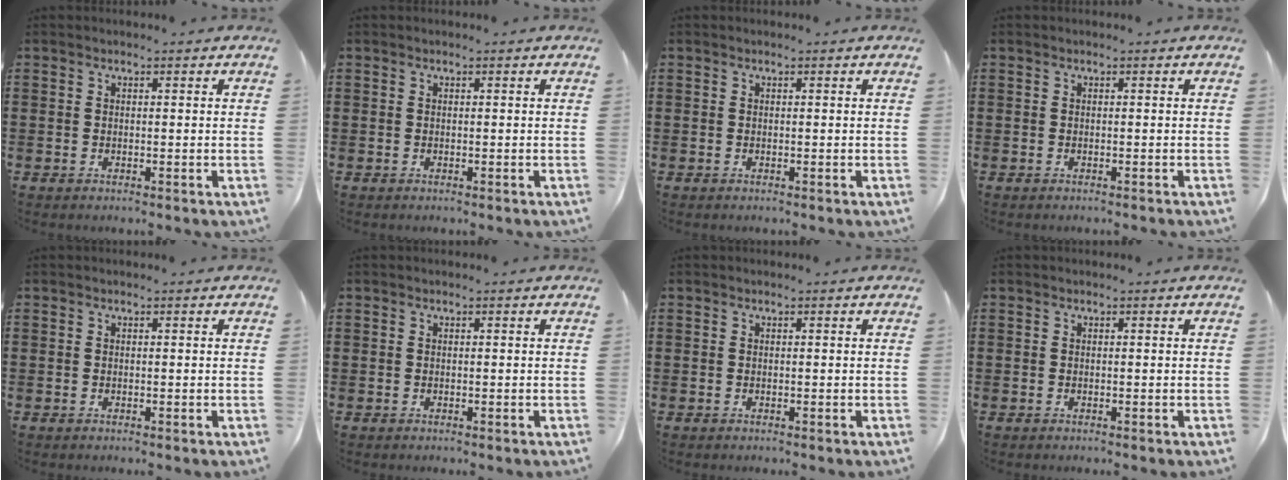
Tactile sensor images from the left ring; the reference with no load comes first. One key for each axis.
{"total": 0.0}
{"total": 0.0}
{"total": 0.0}
{"total": 0.0}
{"total": 0.0}
{"total": 0.0}
{"total": 0.0}